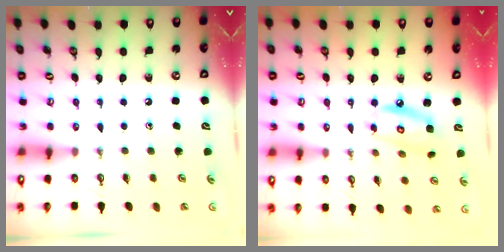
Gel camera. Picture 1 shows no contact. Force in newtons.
{"total": 8.3, "press": 8.3, "slide": 0.7}